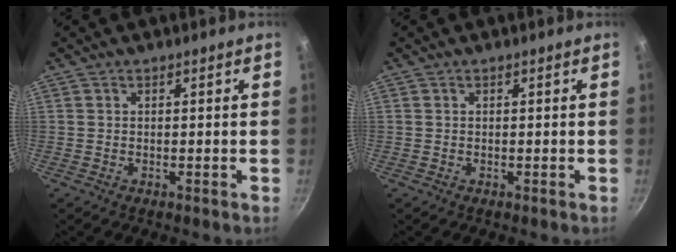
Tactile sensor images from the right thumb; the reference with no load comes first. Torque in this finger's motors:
{"motor_torque": [-0.42, 0.42, 0.00, 0.00, 0.00]}